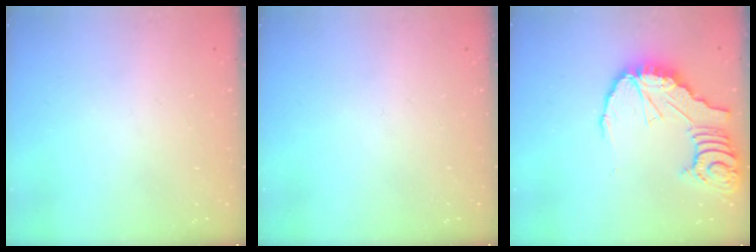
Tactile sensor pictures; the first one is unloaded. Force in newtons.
{"total": 0.0}
{"total": 14.5, "press": 14.4, "slide": 2.1}